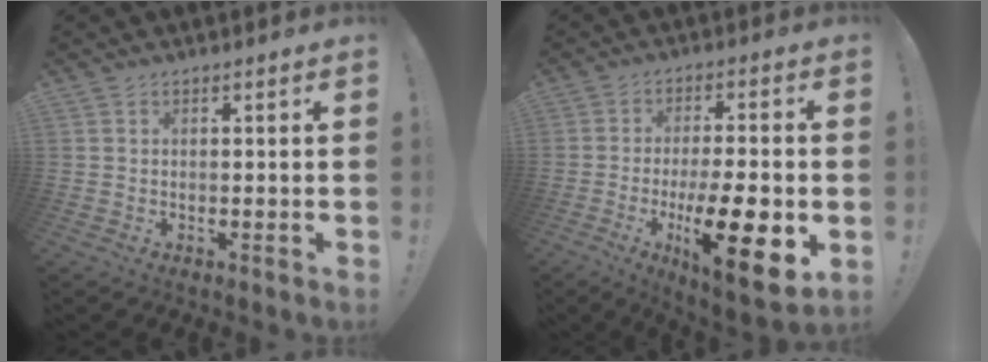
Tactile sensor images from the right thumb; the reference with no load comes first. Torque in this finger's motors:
{"motor_torque": [2.69, 2.35, 2.19, -0.58, 0.68]}